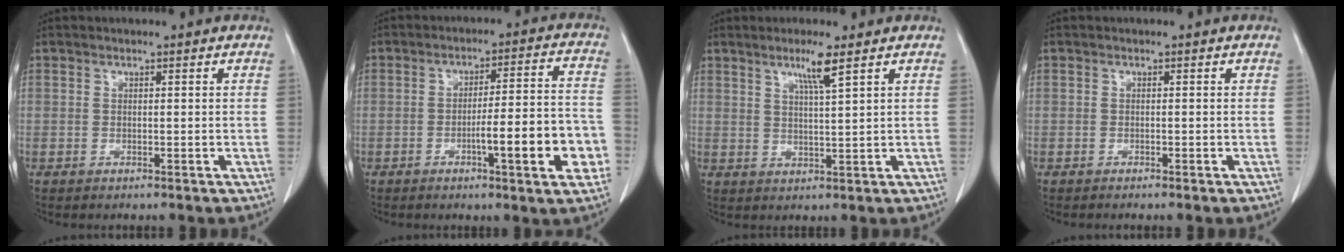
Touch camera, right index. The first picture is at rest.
{"total": 12.2, "force": [-4.0, 1.5, 11.4], "torque": [-0.151, 0.015, -0.053]}
{"total": 4.2, "force": [2.5, -0.6, 3.3], "torque": [-0.064, -0.006, 0.048]}
{"total": 0.6, "force": [-0.5, -0.1, 0.3], "torque": [-0.007, 0.000, -0.010]}